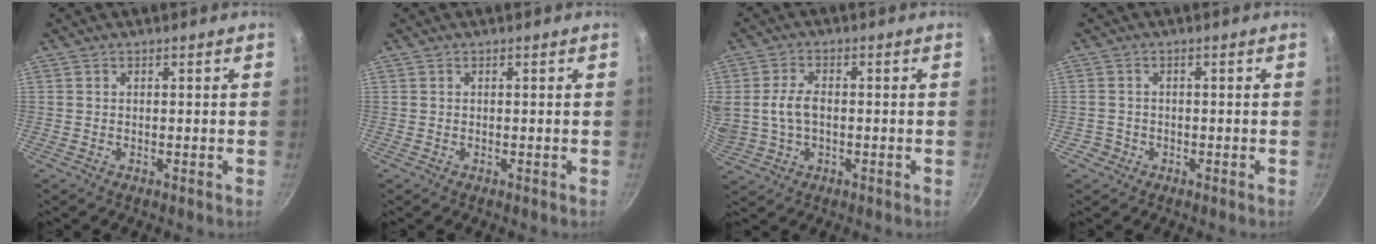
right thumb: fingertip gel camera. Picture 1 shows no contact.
{"total": 0.0}
{"total": 8.4, "force": [0.1, 5.5, 6.3], "torque": [-0.127, 0.009, 0.000]}
{"total": 2.1, "force": [-0.9, 1.9, 0.2], "torque": [0.007, 0.018, -0.010]}